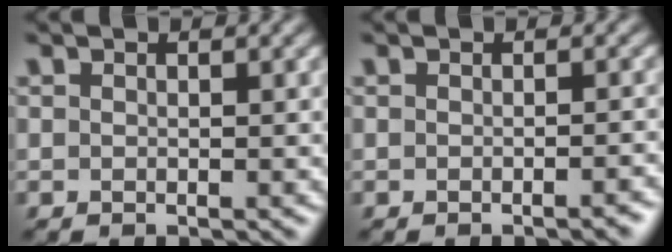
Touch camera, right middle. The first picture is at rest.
{"total": 1.3, "force": [-0.8, 0.3, 1.0], "torque": [-0.008, 0.001, -0.013]}